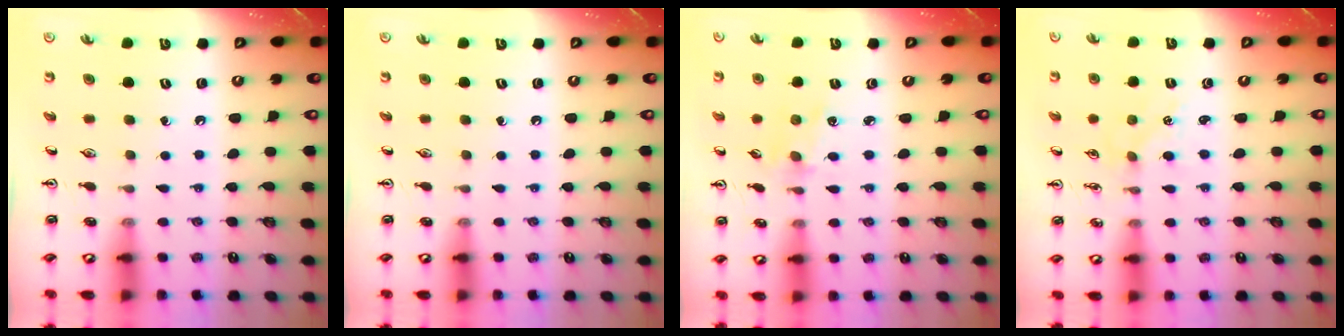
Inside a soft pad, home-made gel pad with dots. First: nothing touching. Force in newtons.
{"total": 0.0}
{"total": 2.3, "press": 2.2, "slide": 0.4}
{"total": 2.3, "press": 2.3, "slide": 0.3}